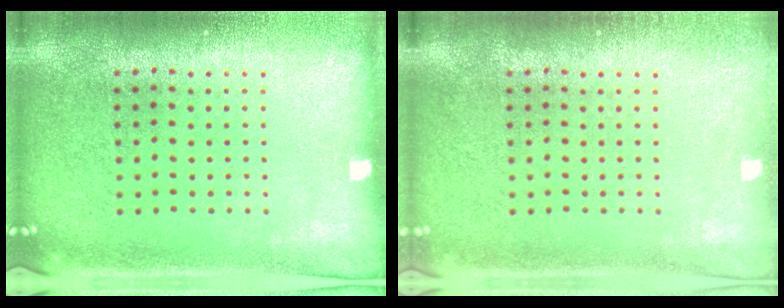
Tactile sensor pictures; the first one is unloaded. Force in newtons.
{"total": 0.8, "press": 0.8, "slide": 0.1}